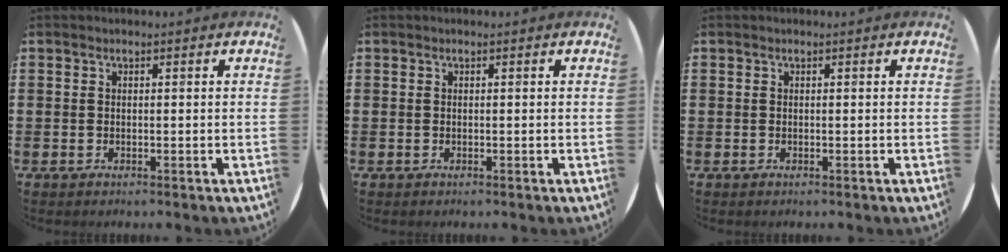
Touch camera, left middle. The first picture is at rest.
{"total": 0.0}
{"total": 0.0}